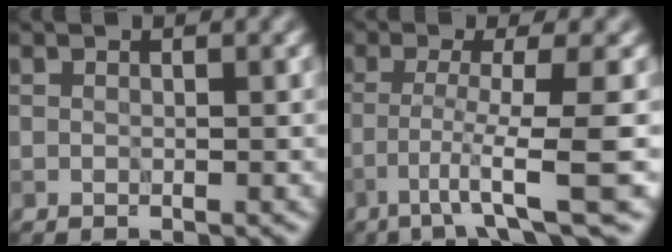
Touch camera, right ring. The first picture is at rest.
{"total": 5.9, "force": [-2.5, 0.2, 5.3], "torque": [-0.081, 0.002, -0.048]}